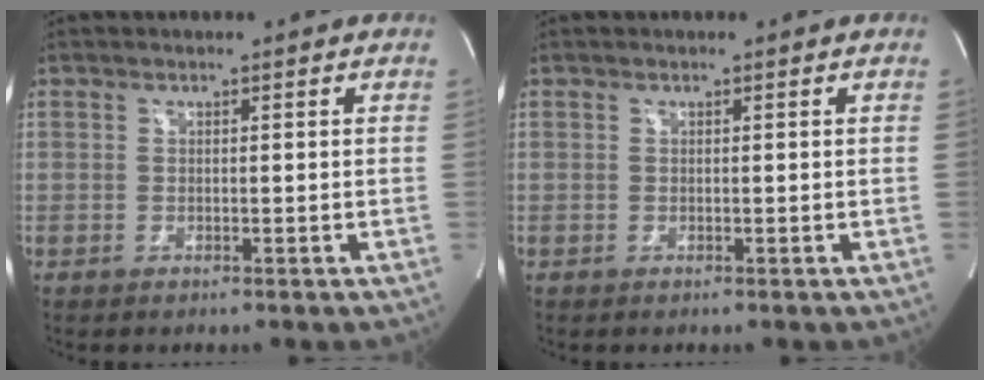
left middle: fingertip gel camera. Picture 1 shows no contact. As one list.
[{"total": 0.0}]